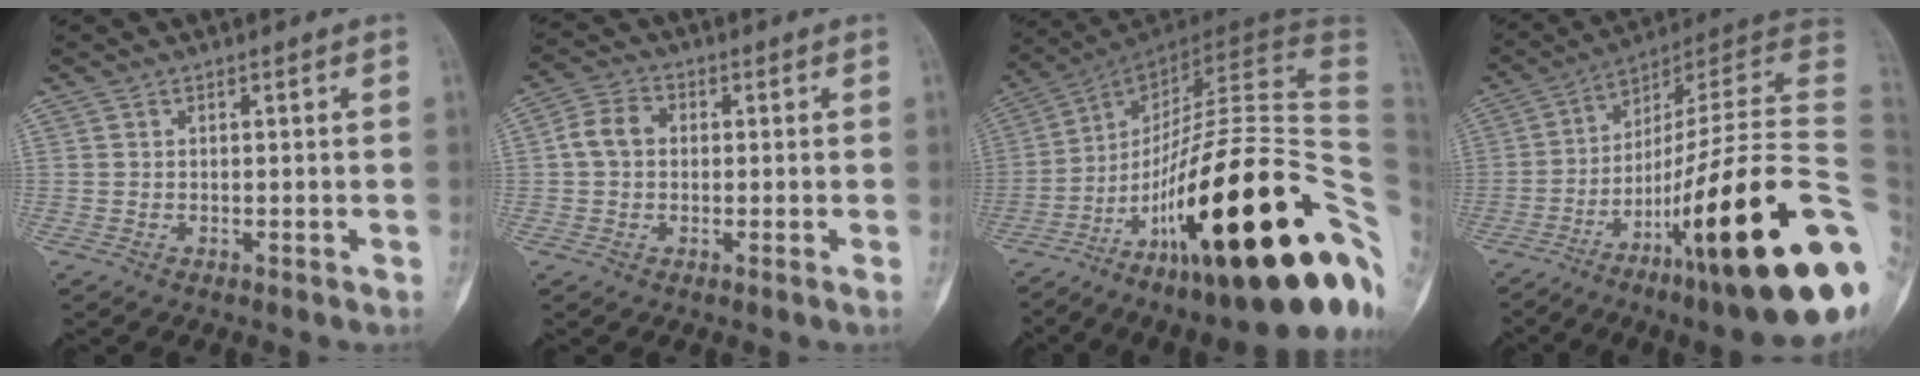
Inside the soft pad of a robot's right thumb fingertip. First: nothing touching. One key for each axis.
{"total": 5.2, "fx": 0.3, "fy": 4.0, "fz": 3.4, "tx": -0.060, "ty": 0.015, "tz": -0.006}
{"total": 37.2, "fx": -12.0, "fy": 9.8, "fz": 33.8, "tx": -0.446, "ty": 0.073, "tz": -0.187}
{"total": 31.8, "fx": -8.5, "fy": 5.0, "fz": 30.2, "tx": -0.376, "ty": 0.046, "tz": -0.138}